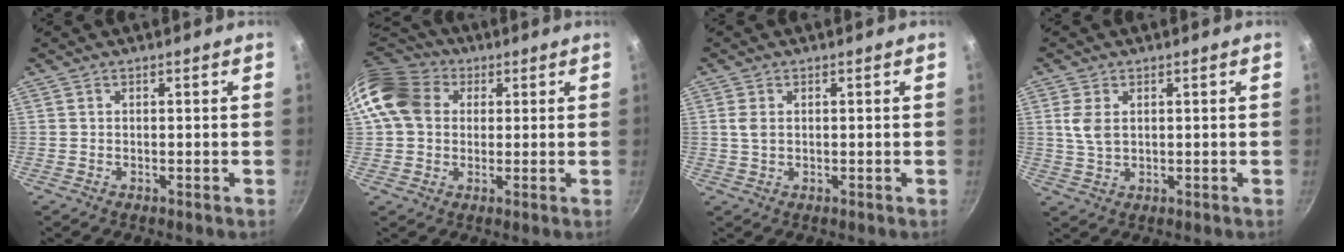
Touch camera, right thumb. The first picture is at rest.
{"total": 13.9, "force": [3.5, 11.2, 7.4], "torque": [-0.130, 0.021, 0.050]}
{"total": 2.3, "force": [0.5, 1.5, 1.6], "torque": [-0.033, 0.000, 0.009]}
{"total": 4.4, "force": [1.2, 2.6, 3.3], "torque": [-0.066, -0.004, 0.023]}